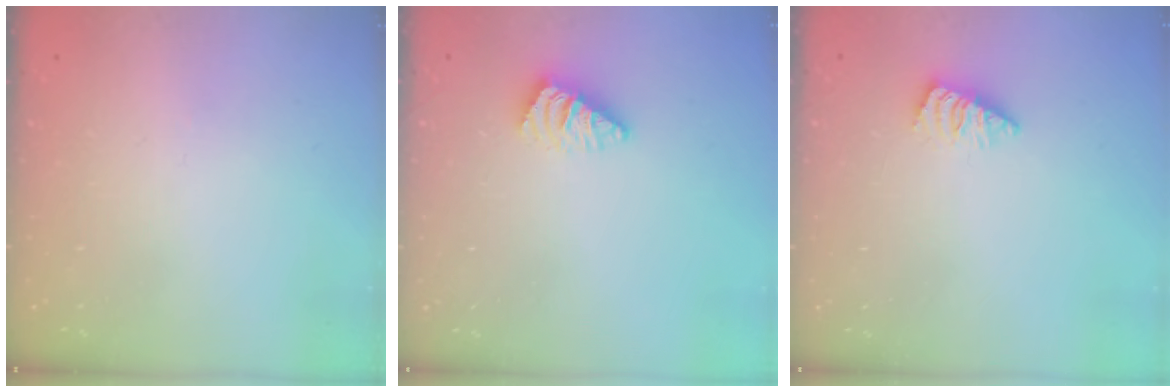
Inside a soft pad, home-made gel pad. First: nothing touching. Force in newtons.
{"total": 1.0, "press": 1.0, "slide": 0.3}
{"total": 1.2, "press": 1.1, "slide": 0.4}